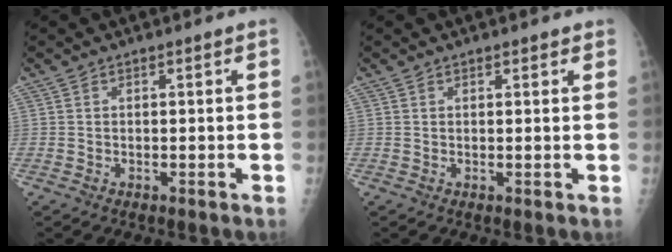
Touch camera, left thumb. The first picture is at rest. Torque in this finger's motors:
{"motor_torque": [-0.38, -0.24, -0.04, -0.04, 0.04]}